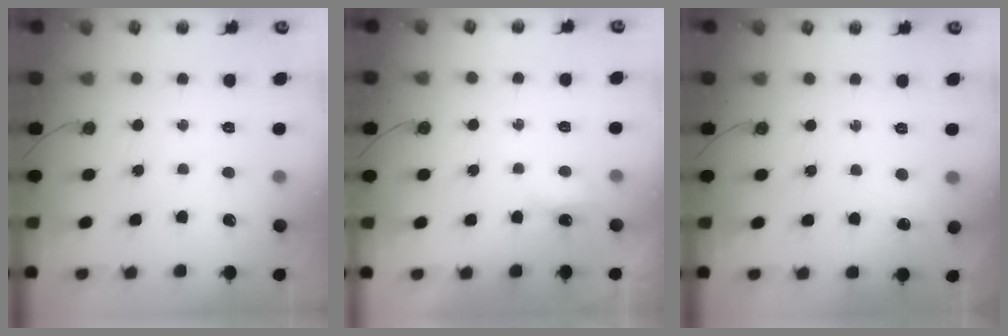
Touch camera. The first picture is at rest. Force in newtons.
{"total": 3.6, "press": 3.5, "slide": 0.5}
{"total": 4.1, "press": 4.0, "slide": 0.6}